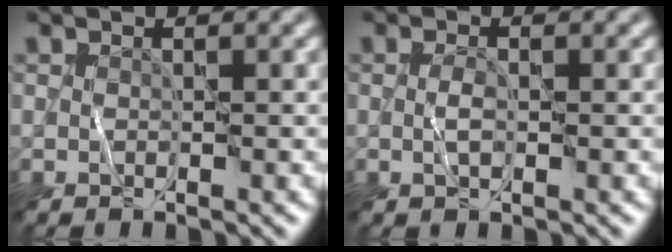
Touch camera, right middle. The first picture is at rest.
{"total": 1.2, "force": [-0.1, 0.4, 1.1], "torque": [-0.022, 0.001, -0.006]}